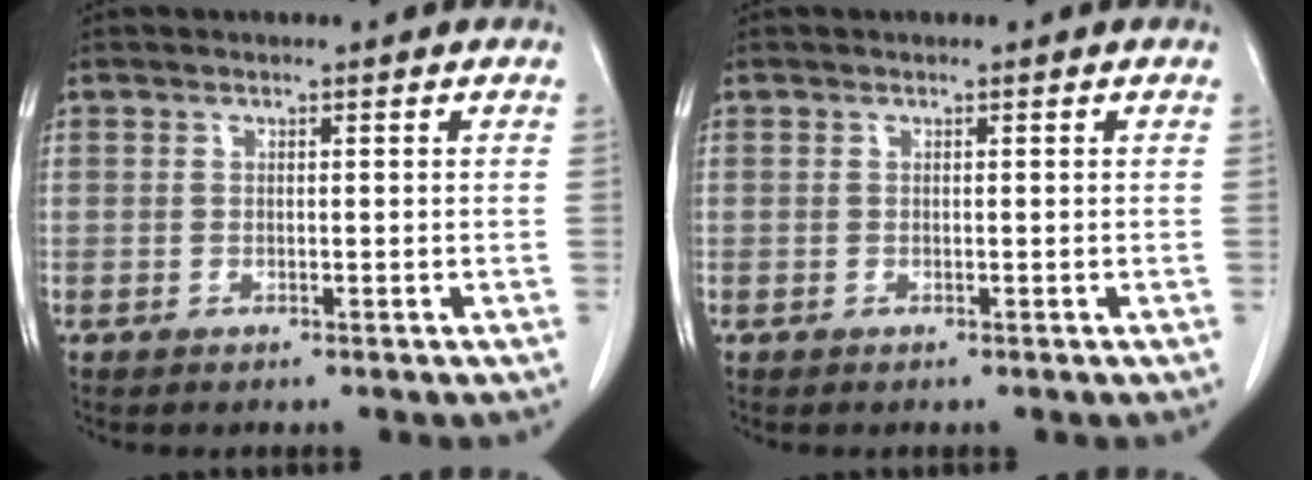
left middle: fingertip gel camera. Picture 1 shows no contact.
{"total": 0.0}